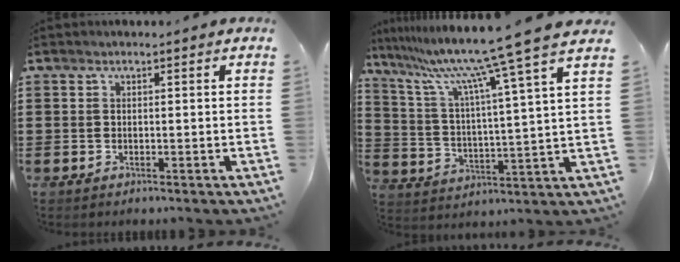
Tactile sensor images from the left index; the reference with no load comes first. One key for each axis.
{"total": 11.2, "fx": 9.3, "fy": -1.7, "fz": 6.0, "tx": -0.156, "ty": -0.063, "tz": 0.144}